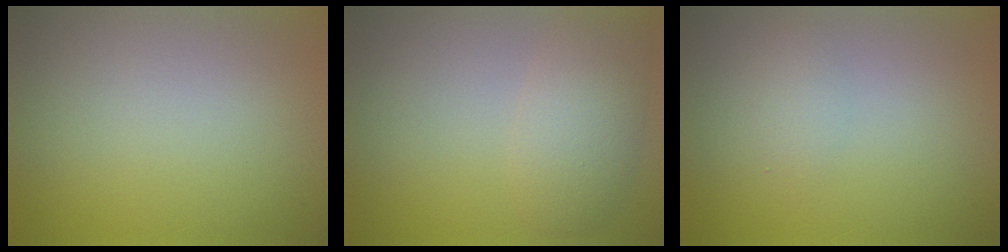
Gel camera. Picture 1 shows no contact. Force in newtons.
{"total": 4.0, "press": 4.0, "slide": 0.2}
{"total": 1.3, "press": 1.3, "slide": 0.0}